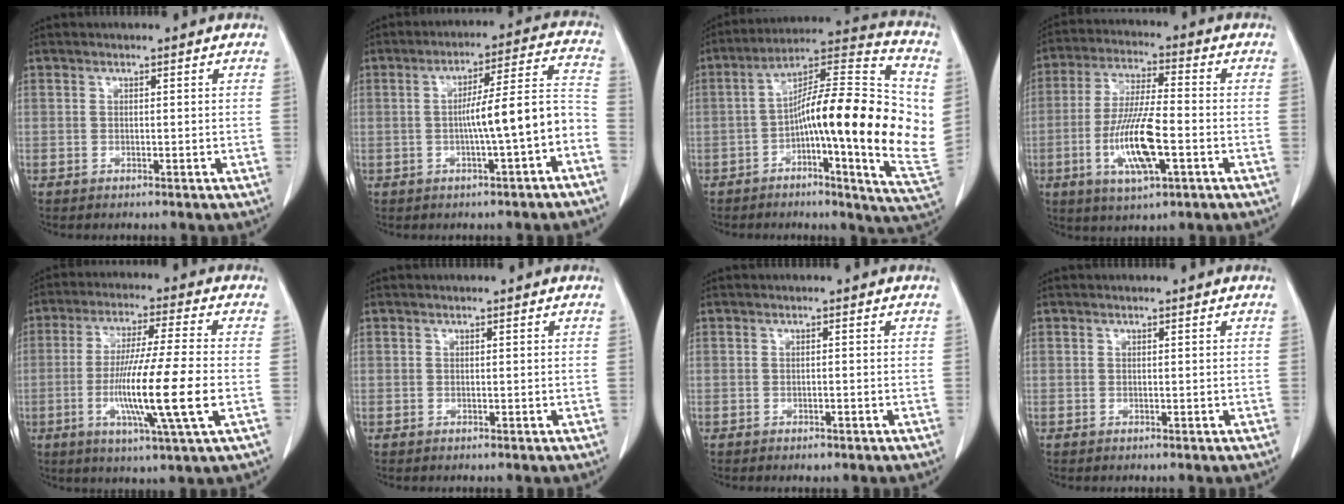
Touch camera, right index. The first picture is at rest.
{"total": 9.9, "force": [-2.9, 0.3, 9.5], "torque": [-0.136, 0.032, -0.041]}
{"total": 22.7, "force": [-0.2, 3.1, 22.4], "torque": [-0.307, 0.028, -0.010]}
{"total": 11.8, "force": [-3.4, 2.1, 11.1], "torque": [-0.222, -0.010, -0.061]}
{"total": 13.9, "force": [-3.0, -0.9, 13.5], "torque": [-0.254, -0.020, -0.060]}
{"total": 0.0}
{"total": 1.0, "force": [-0.6, 0.4, 0.6], "torque": [-0.012, -0.001, -0.002]}
{"total": 0.0}